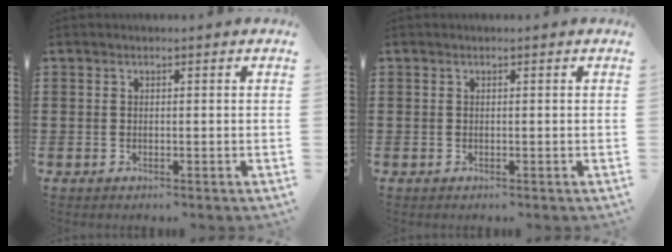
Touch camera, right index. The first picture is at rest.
{"total": 0.0}